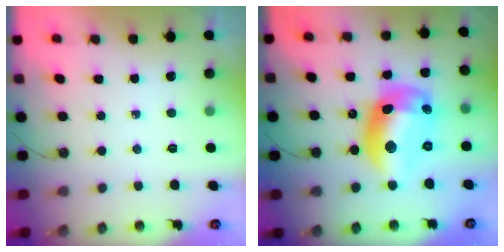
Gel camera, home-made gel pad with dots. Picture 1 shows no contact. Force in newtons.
{"total": 17.1, "press": 17.0, "slide": 1.4}